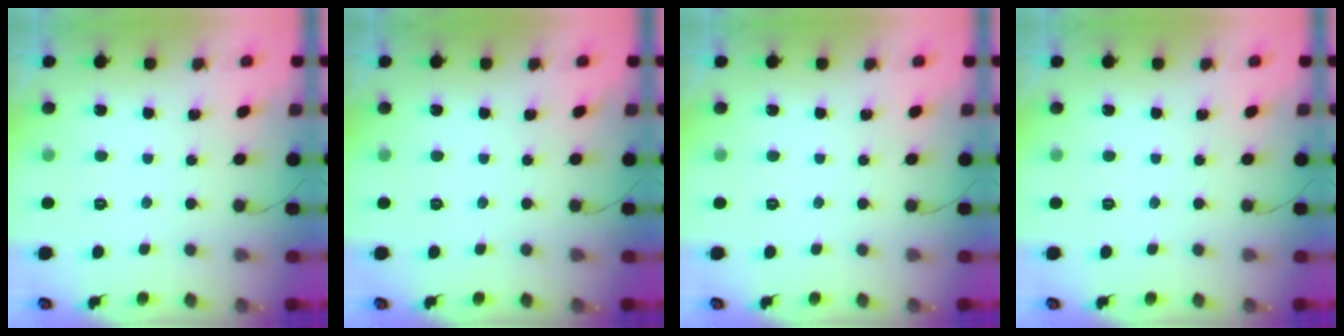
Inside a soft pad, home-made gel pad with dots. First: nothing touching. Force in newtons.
{"total": 0.0}
{"total": 0.0}
{"total": 0.0}